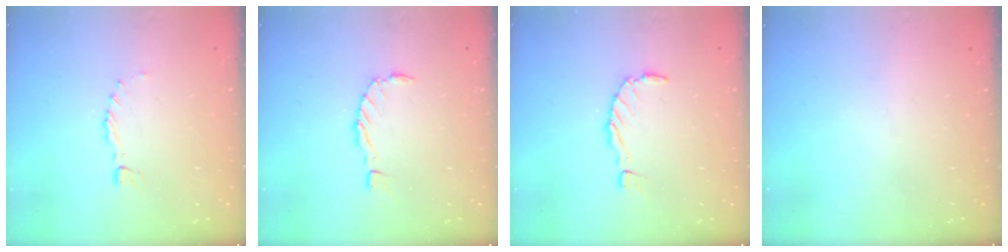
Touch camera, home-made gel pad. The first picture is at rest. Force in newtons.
{"total": 0.0}
{"total": 0.0}
{"total": 0.0}